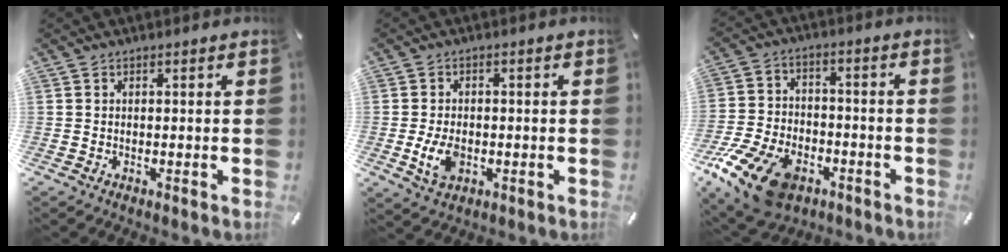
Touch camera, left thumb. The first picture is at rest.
{"total": 6.2, "force": [-1.3, 4.3, 4.3], "torque": [-0.091, -0.003, -0.026]}
{"total": 15.5, "force": [-8.9, 9.2, 8.8], "torque": [-0.166, 0.061, -0.150]}